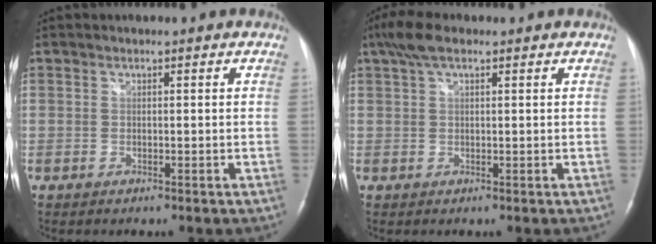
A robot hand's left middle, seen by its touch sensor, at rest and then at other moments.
{"total": 4.5, "force": [2.9, 1.5, 3.1], "torque": [-0.073, 0.025, 0.055]}